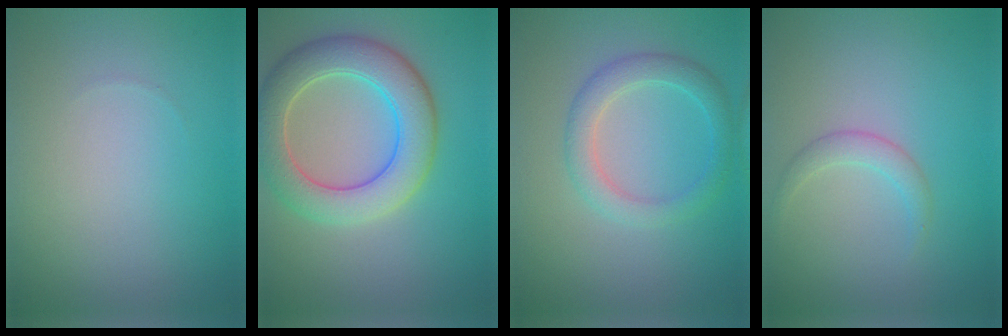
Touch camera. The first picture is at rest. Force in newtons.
{"total": 6.9, "press": 6.9, "slide": 0.8}
{"total": 3.0, "press": 3.0, "slide": 0.0}
{"total": 1.6, "press": 1.6, "slide": 0.0}